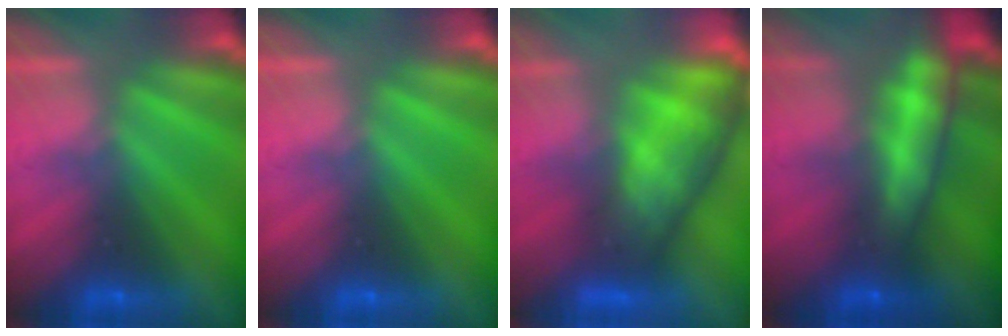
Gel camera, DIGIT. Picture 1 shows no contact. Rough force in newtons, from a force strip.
{"total": 0.0}
{"total": 8.0}
{"total": 6.5}